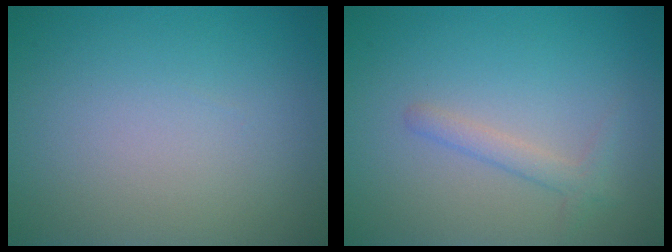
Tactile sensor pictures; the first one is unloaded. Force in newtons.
{"total": 1.6, "press": 1.6, "slide": 0.1}